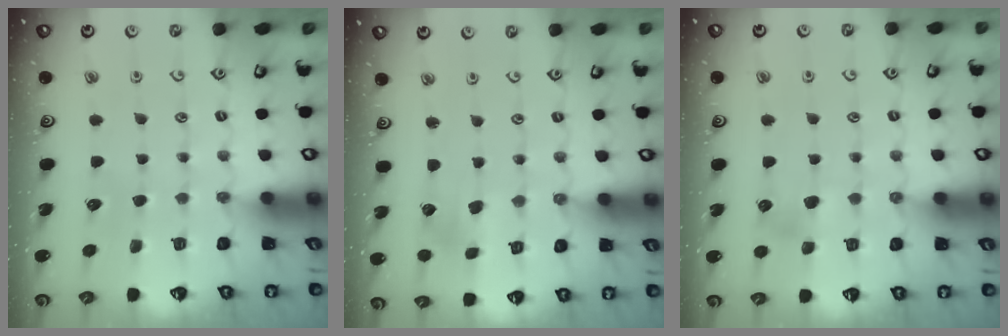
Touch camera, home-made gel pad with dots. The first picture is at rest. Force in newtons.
{"total": 2.0, "press": 2.0, "slide": 0.3}
{"total": 4.5, "press": 4.5, "slide": 0.4}